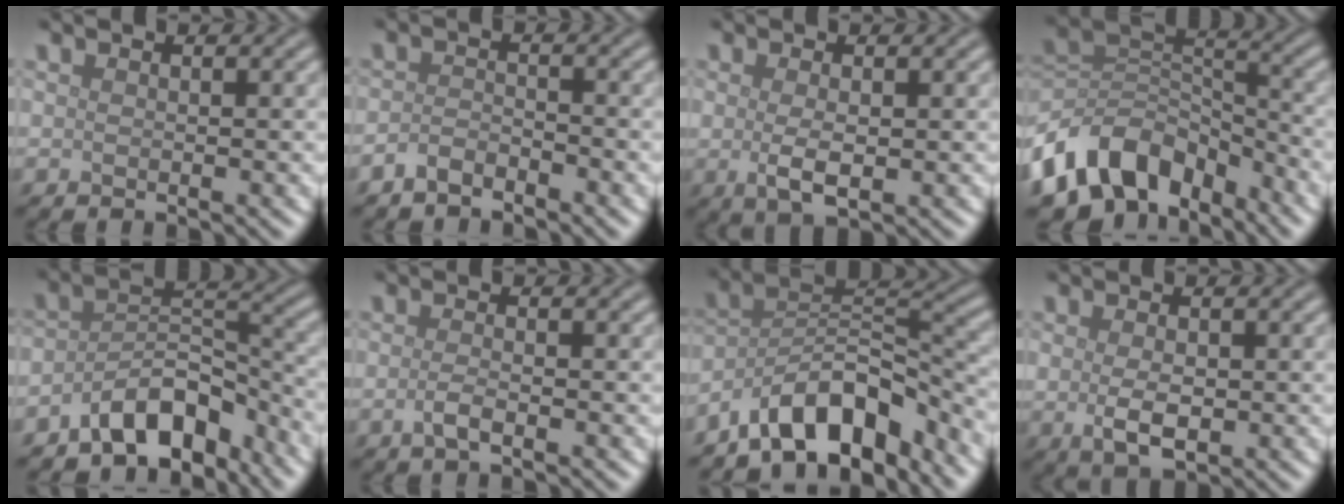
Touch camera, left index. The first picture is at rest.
{"total": 1.8, "force": [-1.5, 0.7, 0.7], "torque": [-0.016, 0.005, -0.034]}
{"total": 2.6, "force": [-0.2, 1.0, 2.3], "torque": [-0.049, -0.006, 0.000]}
{"total": 10.9, "force": [-6.4, 7.2, 5.0], "torque": [-0.086, 0.008, -0.133]}
{"total": 7.3, "force": [-5.2, 3.5, 3.9], "torque": [-0.044, 0.005, -0.095]}
{"total": 1.6, "force": [-0.7, 0.5, 1.4], "torque": [-0.028, 0.000, -0.018]}
{"total": 9.6, "force": [-6.8, 3.9, 5.5], "torque": [-0.071, 0.011, -0.133]}
{"total": 3.2, "force": [-0.3, 1.8, 2.6], "torque": [-0.053, -0.006, 0.000]}